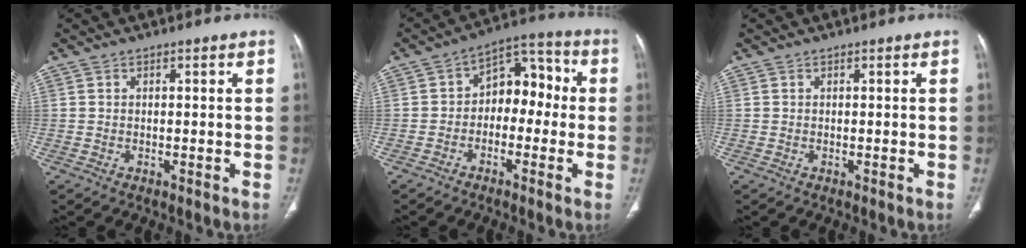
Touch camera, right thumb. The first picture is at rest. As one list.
[{"total": 9.8, "force": [-0.9, 6.7, 7.1], "torque": [-0.060, 0.047, -0.030]}, {"total": 0.0}]